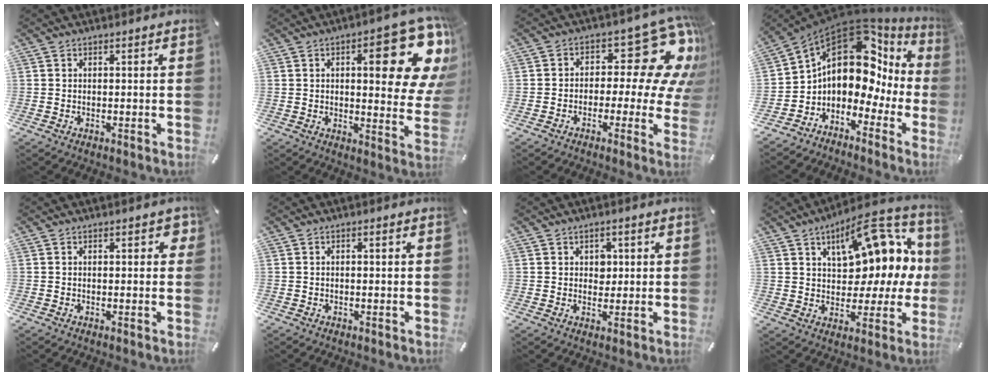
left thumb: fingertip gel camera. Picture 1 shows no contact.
{"total": 21.3, "force": [8.4, 8.0, 17.9], "torque": [-0.214, -0.060, 0.124]}
{"total": 17.2, "force": [6.1, 9.1, 13.2], "torque": [-0.167, -0.043, 0.094]}
{"total": 14.7, "force": [4.8, 10.0, 9.7], "torque": [-0.151, -0.050, 0.073]}
{"total": 2.9, "force": [0.2, 1.5, 2.5], "torque": [-0.033, 0.003, -0.002]}
{"total": 1.1, "force": [-0.3, 0.5, 0.9], "torque": [-0.016, 0.002, -0.006]}
{"total": 3.4, "force": [0.5, 2.9, 1.6], "torque": [-0.014, -0.003, 0.001]}
{"total": 16.5, "force": [7.7, 8.2, 12.0], "torque": [-0.156, -0.056, 0.128]}